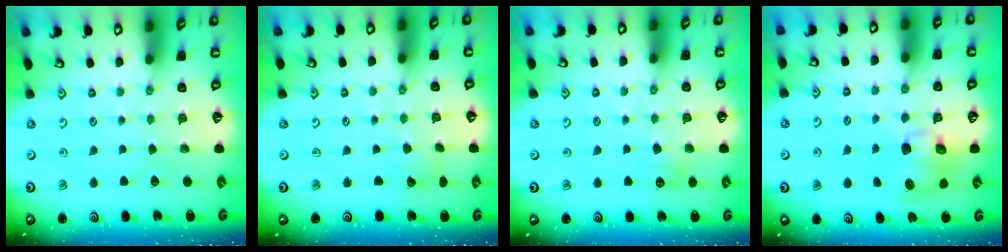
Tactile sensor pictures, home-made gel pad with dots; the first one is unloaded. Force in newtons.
{"total": 3.8, "press": 3.8, "slide": 0.4}
{"total": 5.7, "press": 5.6, "slide": 0.7}
{"total": 8.4, "press": 8.3, "slide": 1.3}